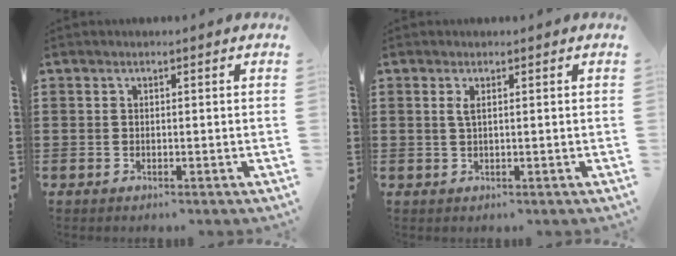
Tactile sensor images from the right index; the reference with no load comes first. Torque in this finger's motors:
{"motor_torque": [0.04, -0.02, 0.01, 0.03]}